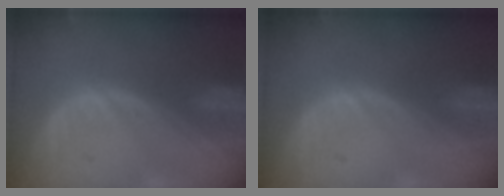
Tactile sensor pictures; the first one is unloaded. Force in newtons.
{"total": 0.0}